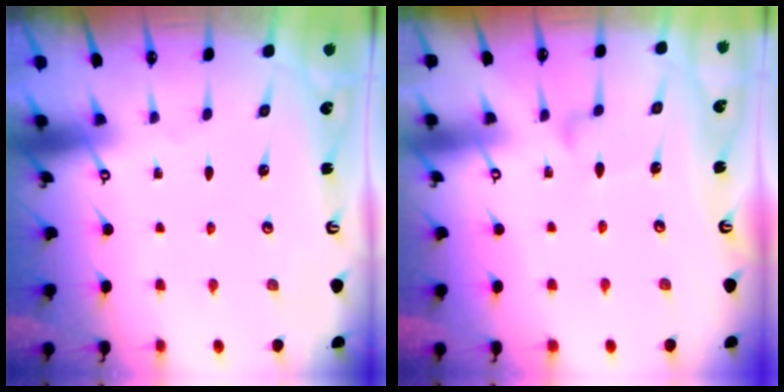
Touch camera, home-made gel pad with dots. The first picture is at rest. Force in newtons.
{"total": 7.9, "press": 7.9, "slide": 0.5}